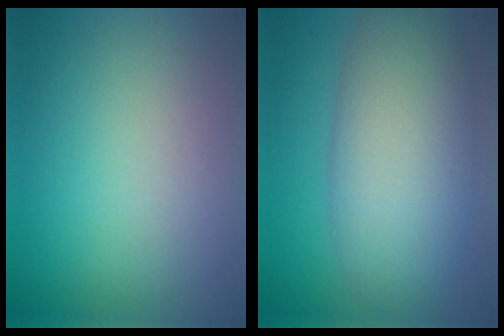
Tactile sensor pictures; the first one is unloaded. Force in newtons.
{"total": 9.0, "press": 9.0, "slide": 0.3}